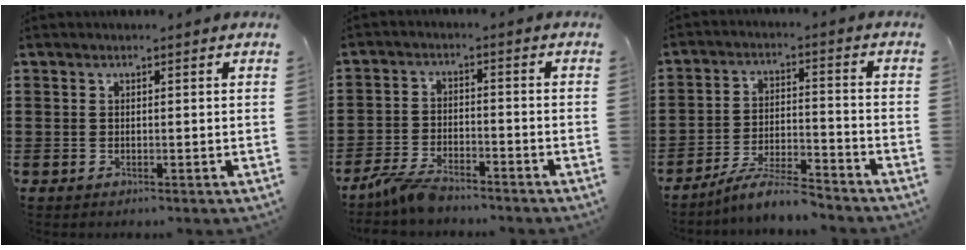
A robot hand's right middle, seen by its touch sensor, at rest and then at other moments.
{"total": 5.1, "force": [-4.5, 1.0, 2.0], "torque": [-0.063, -0.007, -0.094]}
{"total": 6.7, "force": [-6.1, 0.4, 2.7], "torque": [-0.052, 0.000, -0.115]}